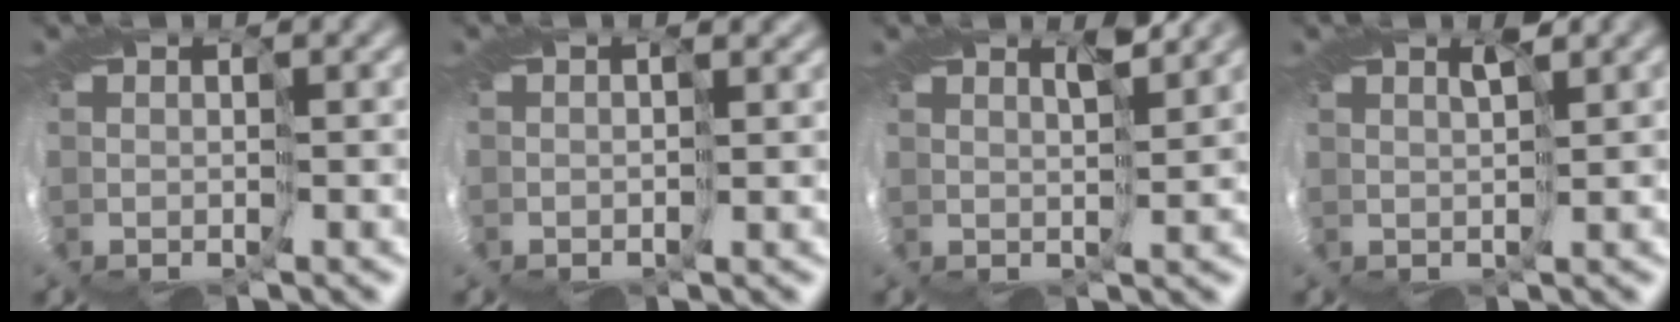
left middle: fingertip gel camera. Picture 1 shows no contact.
{"total": 1.3, "force": [0.7, 0.7, 0.8], "torque": [-0.014, 0.006, 0.010]}
{"total": 1.8, "force": [1.7, -0.1, 0.4], "torque": [-0.001, 0.008, 0.009]}
{"total": 1.1, "force": [1.0, -0.2, 0.5], "torque": [-0.008, 0.007, 0.007]}